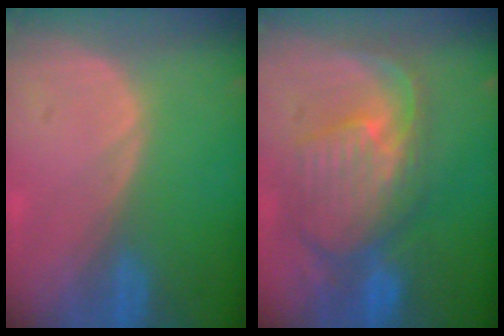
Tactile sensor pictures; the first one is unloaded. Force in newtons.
{"total": 11.1, "press": 9.7, "slide": 5.3}